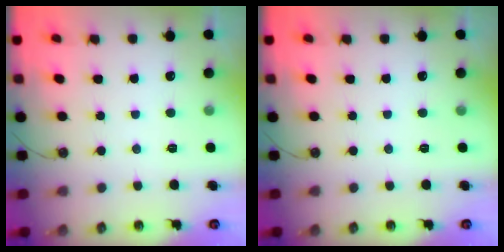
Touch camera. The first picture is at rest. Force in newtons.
{"total": 0.0}